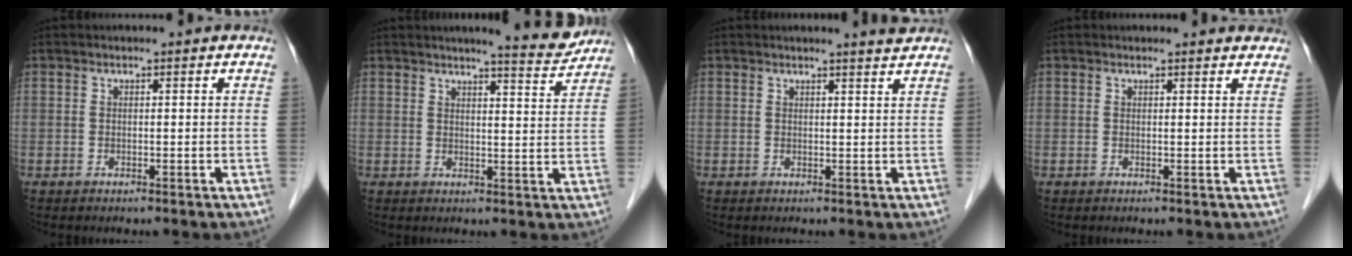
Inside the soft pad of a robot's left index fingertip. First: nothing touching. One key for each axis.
{"total": 6.1, "fx": 5.8, "fy": -0.1, "fz": 1.9, "tx": -0.033, "ty": -0.020, "tz": 0.066}
{"total": 2.4, "fx": 2.3, "fy": -0.7, "fz": 0.6, "tx": -0.014, "ty": -0.009, "tz": 0.026}
{"total": 3.1, "fx": 3.0, "fy": 0.5, "fz": 0.3, "tx": -0.009, "ty": 0.001, "tz": 0.022}